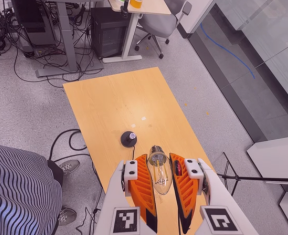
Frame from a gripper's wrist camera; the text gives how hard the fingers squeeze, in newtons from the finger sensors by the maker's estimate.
{"total": 21.8, "left": 24.9, "right": 18.7}